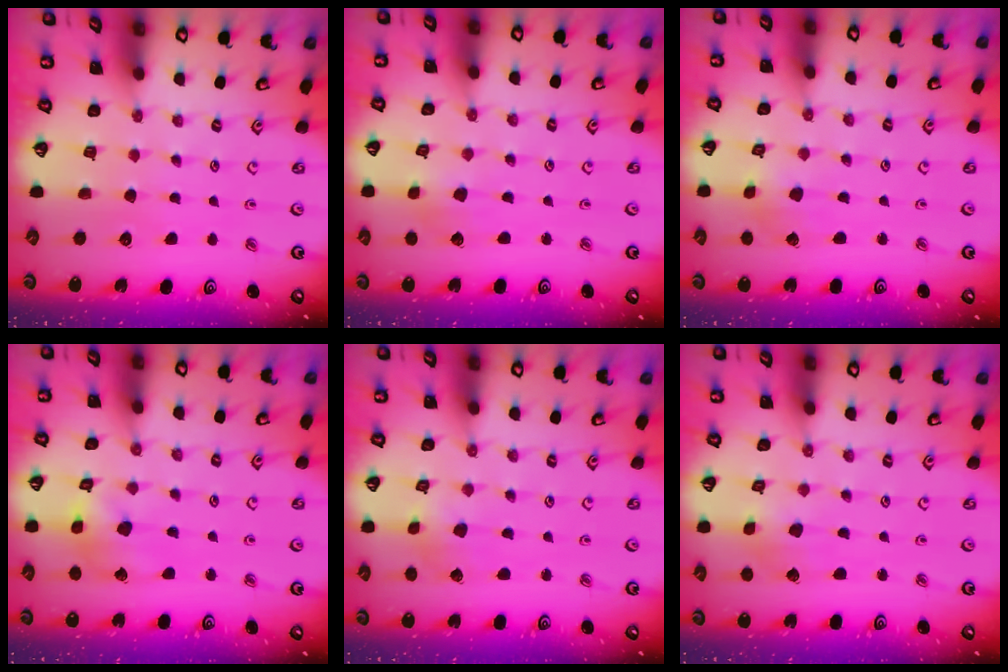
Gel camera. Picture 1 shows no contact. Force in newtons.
{"total": 3.0, "press": 3.0, "slide": 0.4}
{"total": 2.1, "press": 2.1, "slide": 0.2}
{"total": 9.4, "press": 9.3, "slide": 1.3}
{"total": 2.7, "press": 2.7, "slide": 0.3}
{"total": 3.0, "press": 3.0, "slide": 0.1}